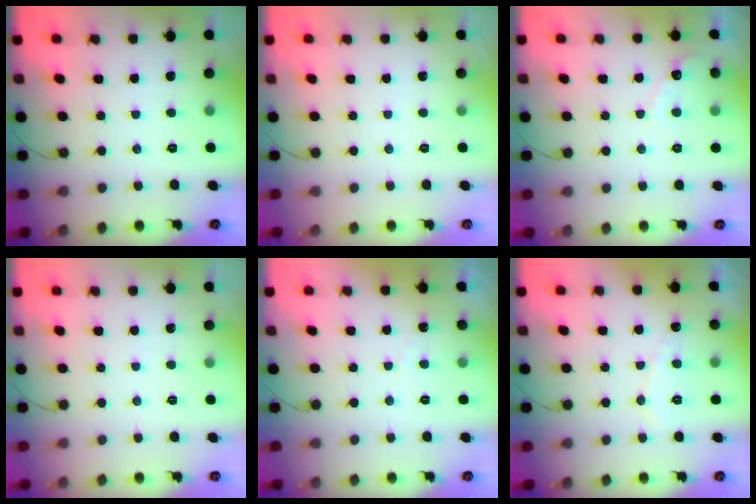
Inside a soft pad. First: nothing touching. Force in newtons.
{"total": 0.0}
{"total": 3.6, "press": 3.6, "slide": 0.2}
{"total": 0.0}
{"total": 1.8, "press": 1.8, "slide": 0.1}
{"total": 5.3, "press": 5.3, "slide": 0.1}